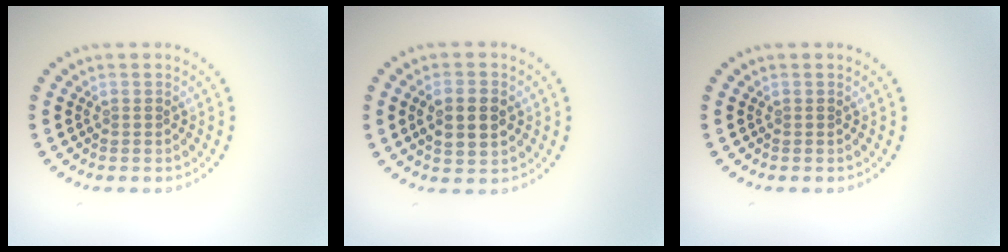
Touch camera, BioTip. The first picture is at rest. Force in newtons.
{"total": 3.6, "press": 3.6, "slide": 0.4}
{"total": 0.0}